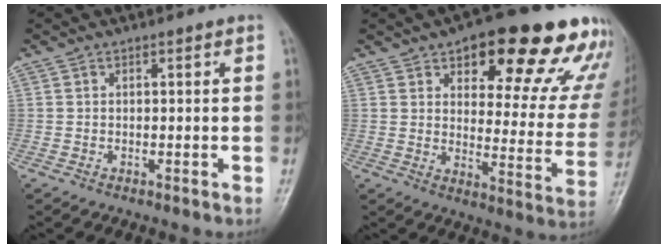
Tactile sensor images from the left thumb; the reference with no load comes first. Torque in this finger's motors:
{"motor_torque": [1.80, 1.85, 1.44, -1.33, 0.12]}